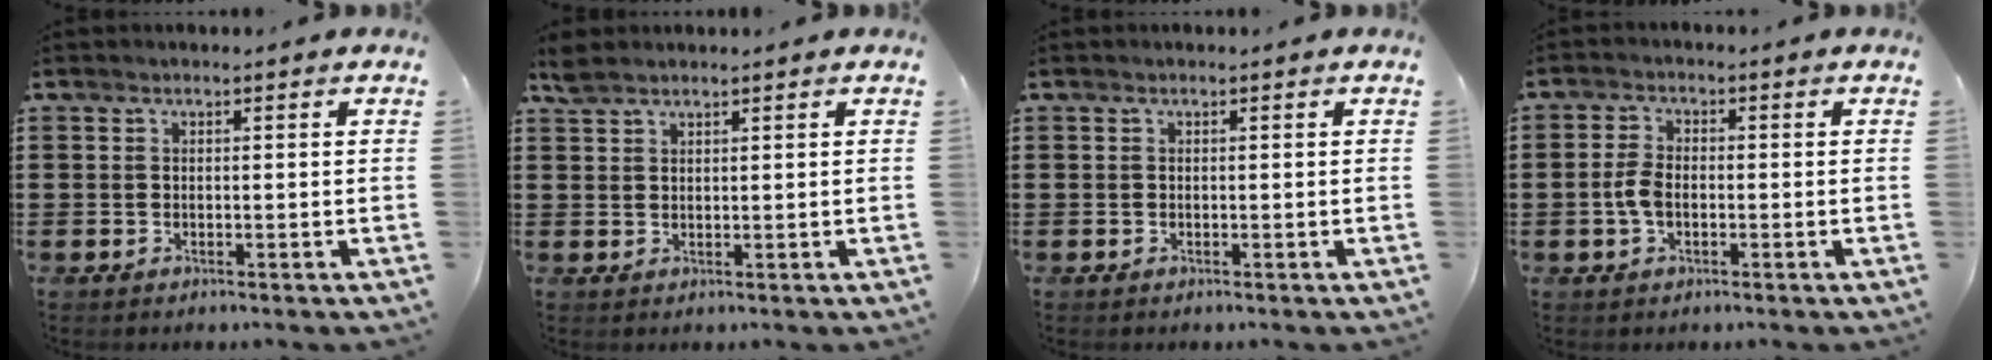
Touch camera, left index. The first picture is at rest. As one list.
[{"total": 2.2, "force": [1.9, 0.8, 0.9], "torque": [-0.023, 0.002, 0.036]}, {"total": 0.0}, {"total": 3.8, "force": [-0.7, 2.0, 3.1], "torque": [-0.080, -0.003, -0.019]}]